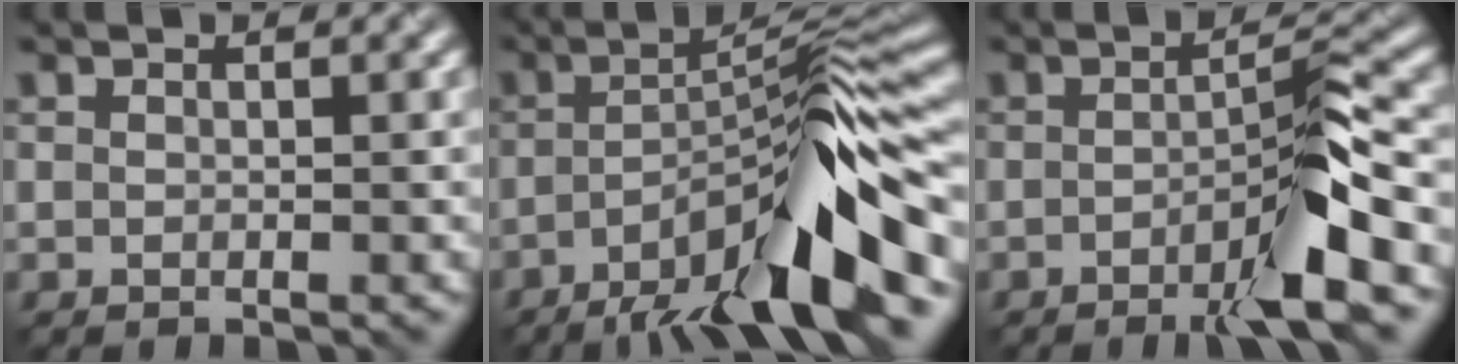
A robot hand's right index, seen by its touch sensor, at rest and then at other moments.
{"total": 12.9, "force": [-6.4, 2.2, 11.1], "torque": [-0.156, 0.018, -0.111]}
{"total": 6.0, "force": [-2.3, 0.7, 5.5], "torque": [-0.081, 0.007, -0.047]}